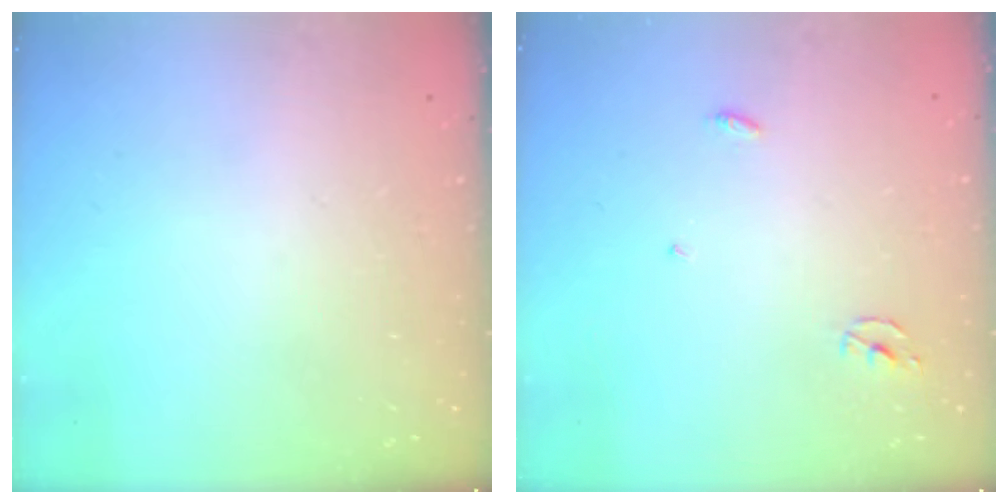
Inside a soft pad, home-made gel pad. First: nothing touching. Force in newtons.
{"total": 2.5, "press": 2.5, "slide": 0.1}